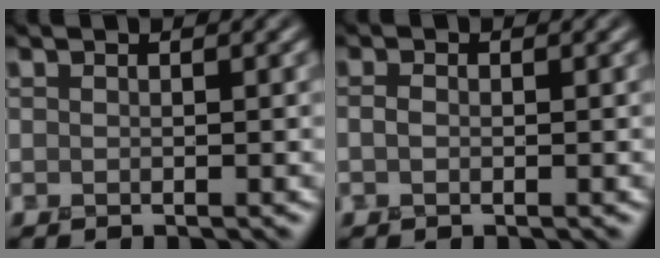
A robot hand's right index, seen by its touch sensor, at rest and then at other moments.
{"total": 0.7, "force": [-0.3, 0.4, 0.5], "torque": [-0.014, -0.001, -0.009]}